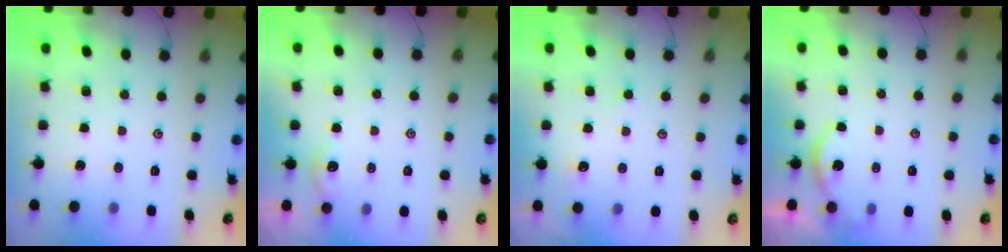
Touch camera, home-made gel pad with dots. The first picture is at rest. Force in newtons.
{"total": 2.0, "press": 2.0, "slide": 0.2}
{"total": 2.3, "press": 2.3, "slide": 0.3}
{"total": 3.3, "press": 3.3, "slide": 0.2}